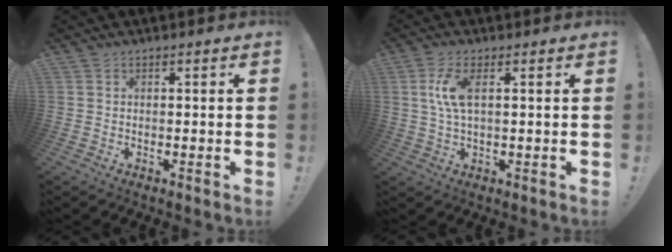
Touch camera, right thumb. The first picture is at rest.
{"total": 7.2, "force": [1.5, 2.6, 6.5], "torque": [-0.135, -0.002, 0.023]}